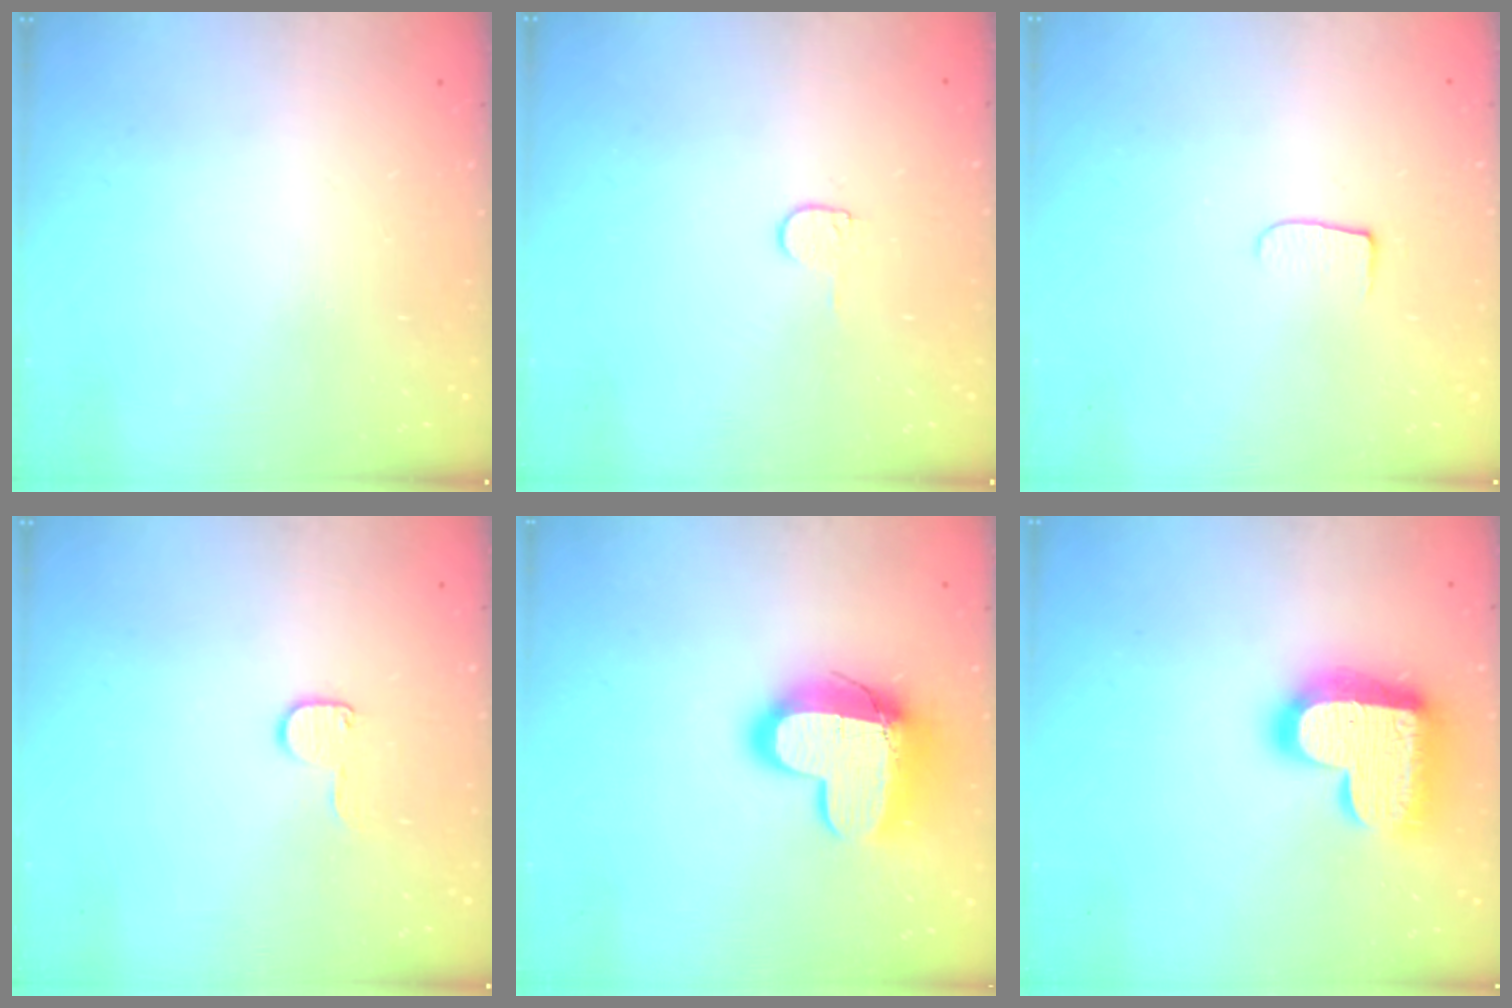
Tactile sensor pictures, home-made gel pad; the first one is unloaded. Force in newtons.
{"total": 4.0, "press": 4.0, "slide": 0.3}
{"total": 6.5, "press": 6.5, "slide": 0.7}
{"total": 4.5, "press": 4.5, "slide": 0.5}
{"total": 15.2, "press": 15.2, "slide": 1.4}
{"total": 22.2, "press": 22.1, "slide": 1.5}